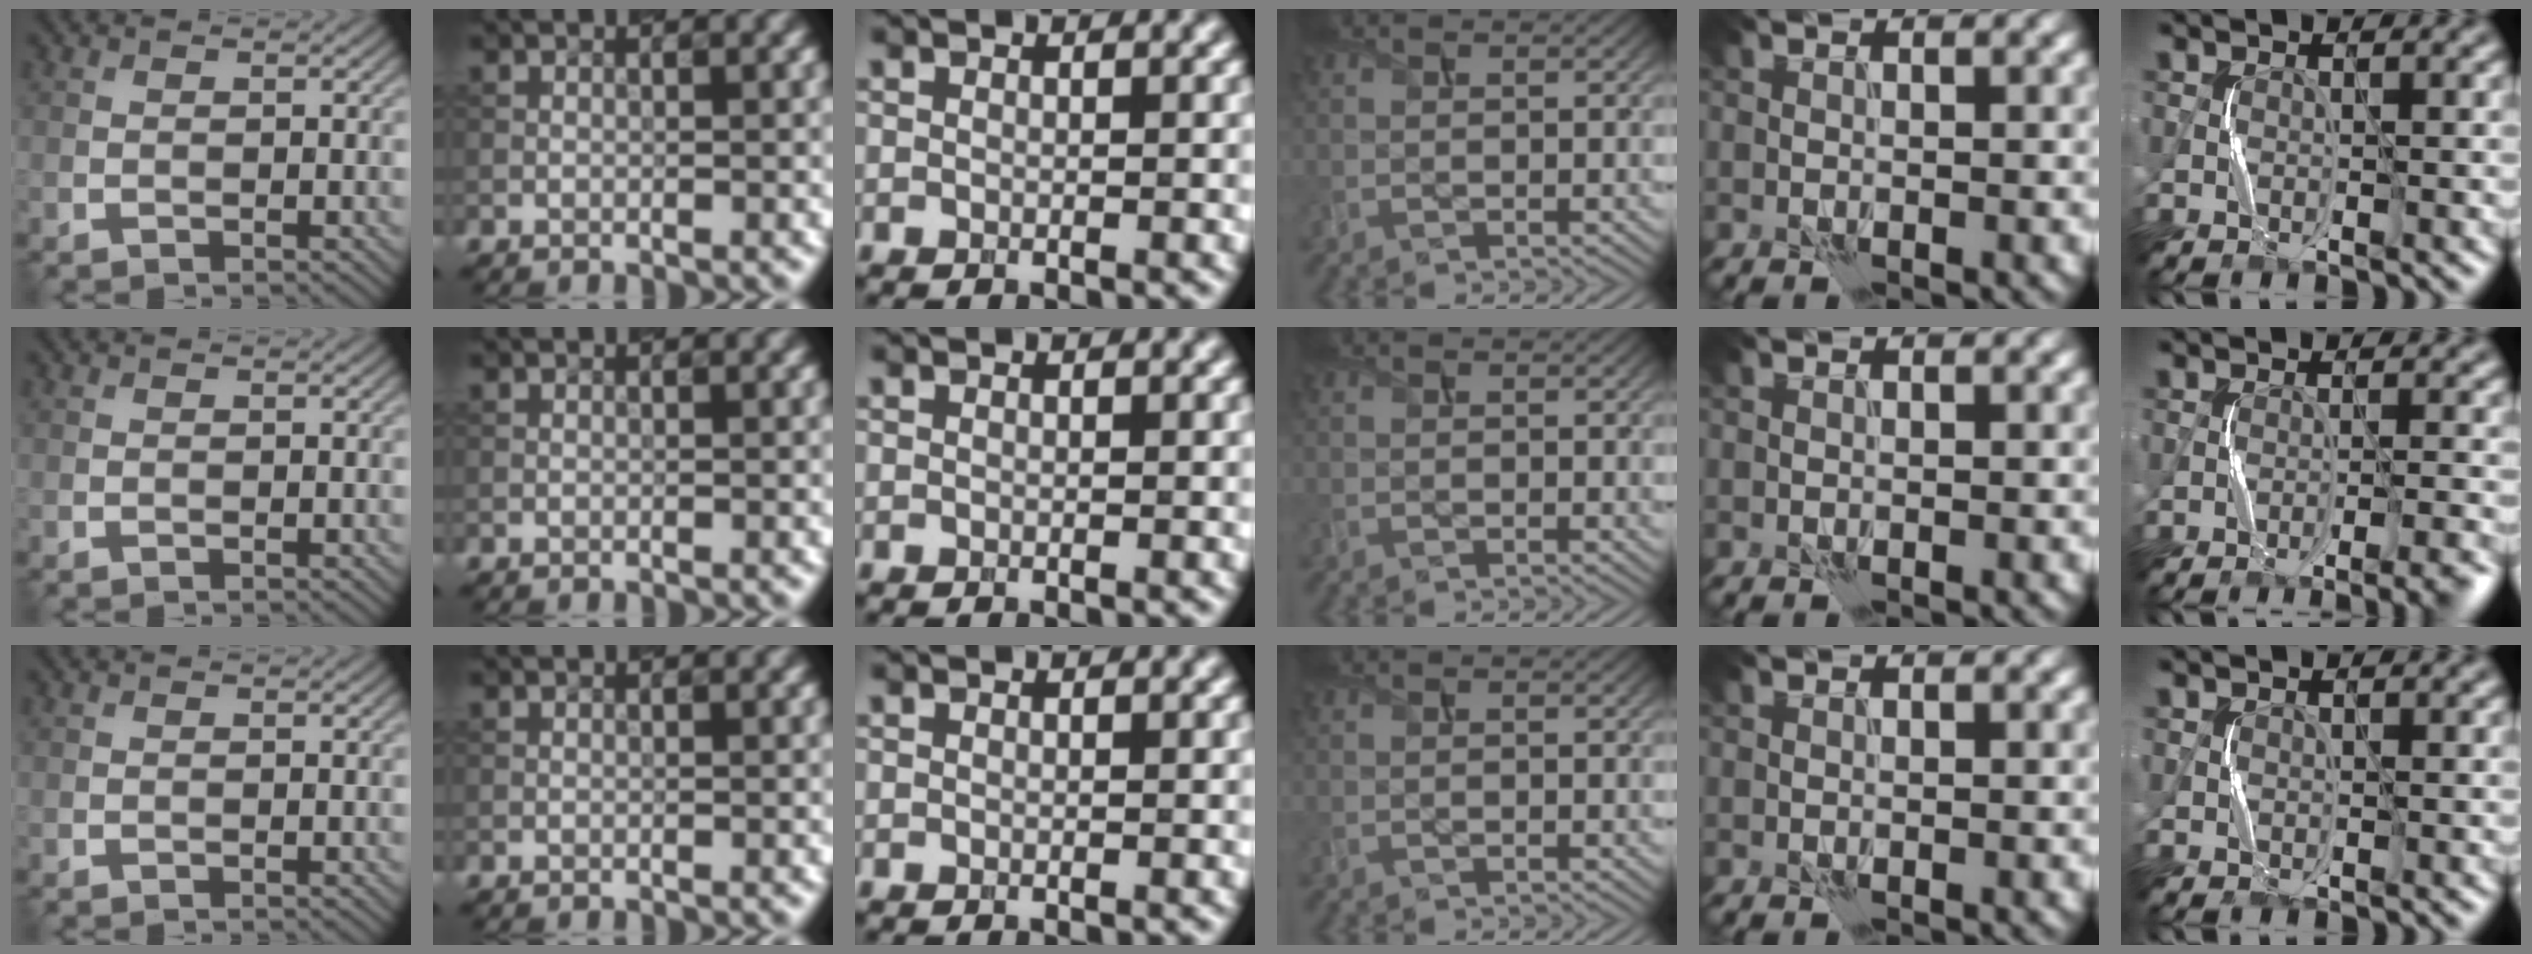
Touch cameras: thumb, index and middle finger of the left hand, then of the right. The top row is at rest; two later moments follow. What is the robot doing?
{"motion": "squeeze", "object": "paper clamp"}